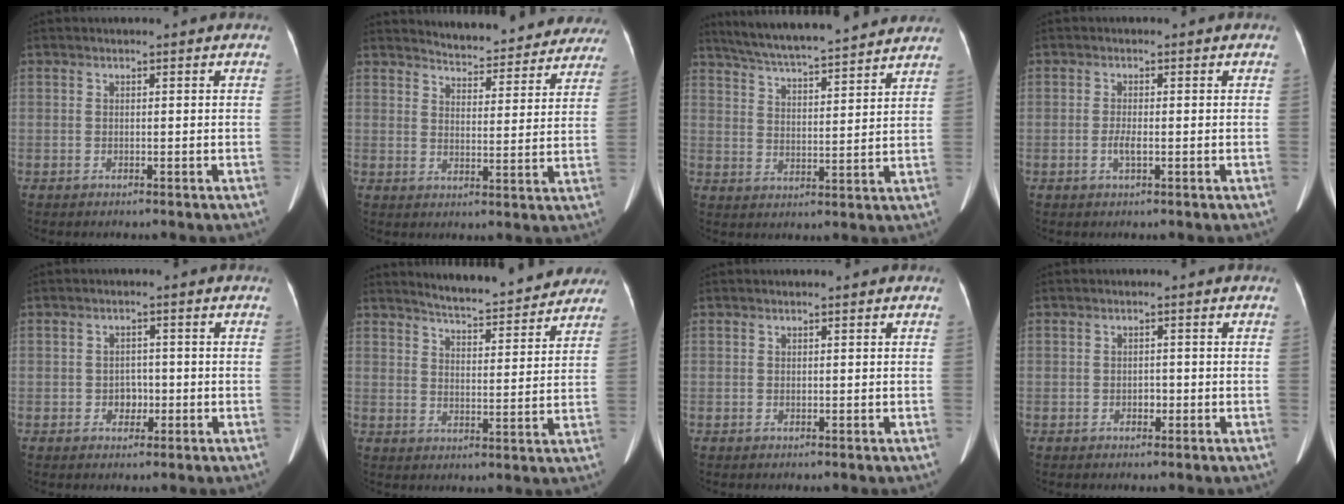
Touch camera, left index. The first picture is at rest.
{"total": 17.0, "force": [16.2, 3.7, 3.4], "torque": [-0.020, -0.029, 0.186]}
{"total": 18.0, "force": [16.2, 1.1, 7.6], "torque": [-0.127, 0.028, 0.240]}
{"total": 2.0, "force": [-0.8, 0.4, 1.8], "torque": [-0.040, -0.001, -0.015]}
{"total": 2.4, "force": [-0.8, 1.9, 1.2], "torque": [-0.012, 0.007, -0.009]}
{"total": 14.0, "force": [13.1, 1.9, 4.6], "torque": [-0.057, -0.008, 0.170]}
{"total": 0.0}
{"total": 1.2, "force": [-0.5, 0.8, 0.7], "torque": [-0.010, 0.003, -0.007]}